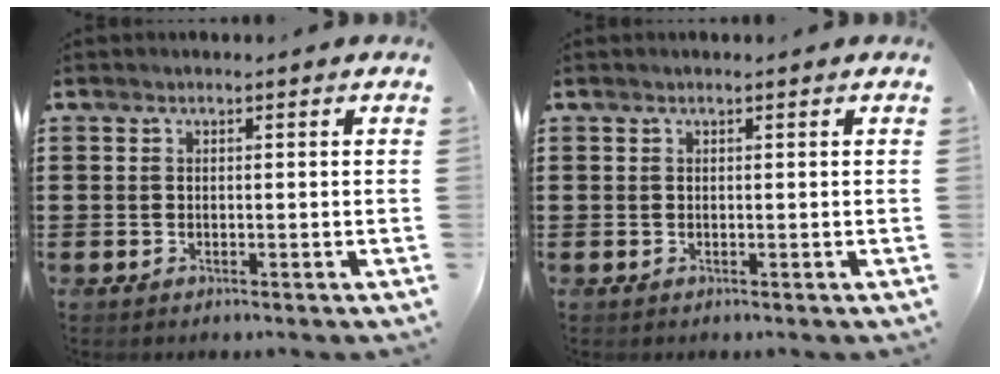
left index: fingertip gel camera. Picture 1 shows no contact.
{"total": 0.0}